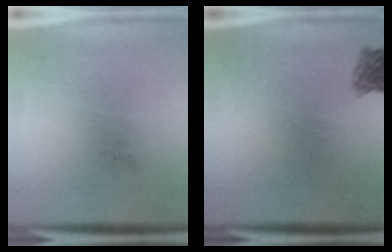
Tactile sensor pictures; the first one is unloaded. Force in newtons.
{"total": 2.6}